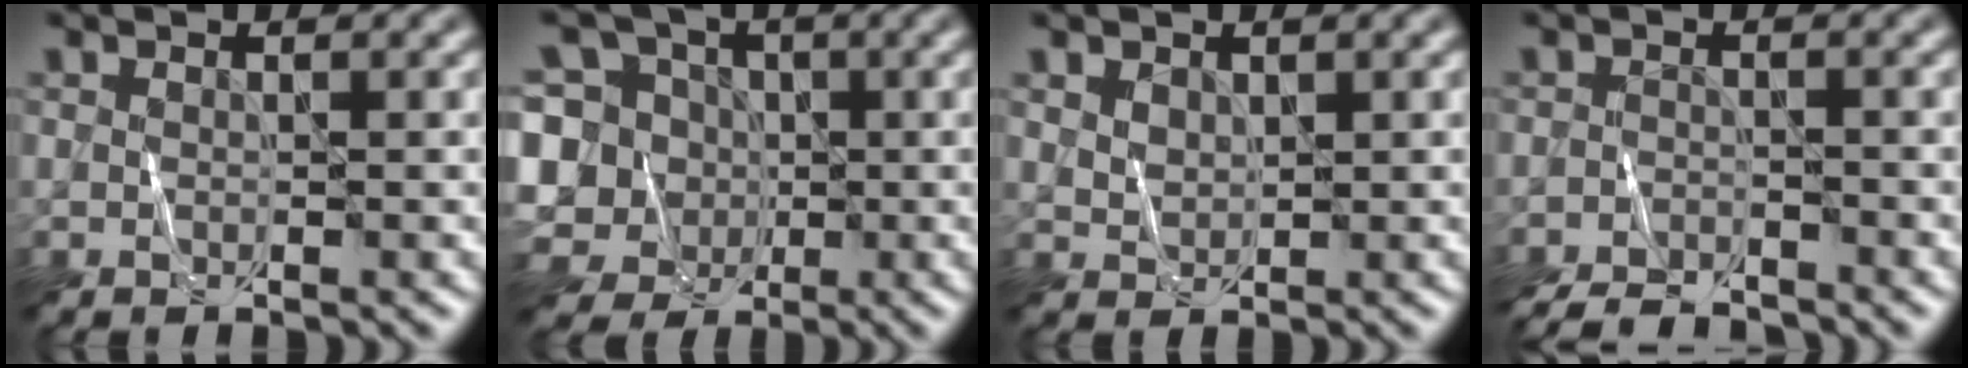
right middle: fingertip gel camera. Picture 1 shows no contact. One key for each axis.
{"total": 11.5, "fx": -1.0, "fy": 10.7, "fz": 4.1, "tx": -0.118, "ty": 0.029, "tz": -0.043}
{"total": 1.4, "fx": 1.0, "fy": 0.9, "fz": 0.4, "tx": -0.009, "ty": 0.000, "tz": 0.022}
{"total": 4.4, "fx": -4.2, "fy": 0.7, "fz": 1.2, "tx": -0.021, "ty": -0.008, "tz": -0.075}